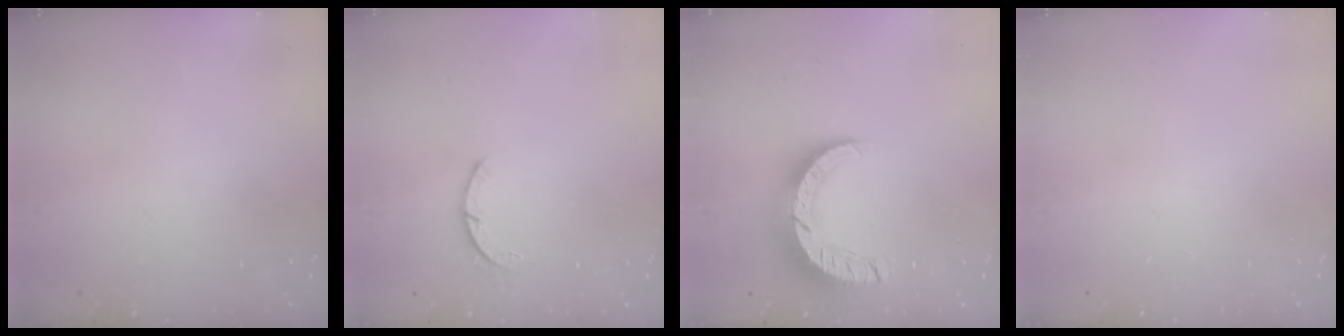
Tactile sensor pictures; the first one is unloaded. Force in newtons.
{"total": 2.4, "press": 2.4, "slide": 0.3}
{"total": 10.3, "press": 10.2, "slide": 0.7}
{"total": 0.0}